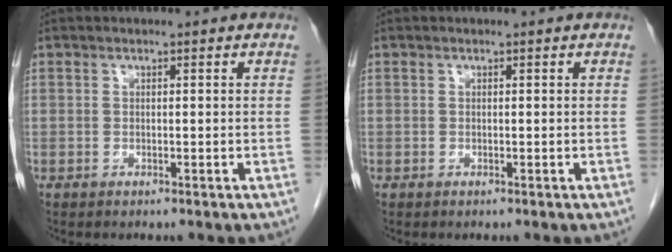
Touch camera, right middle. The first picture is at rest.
{"total": 0.0}